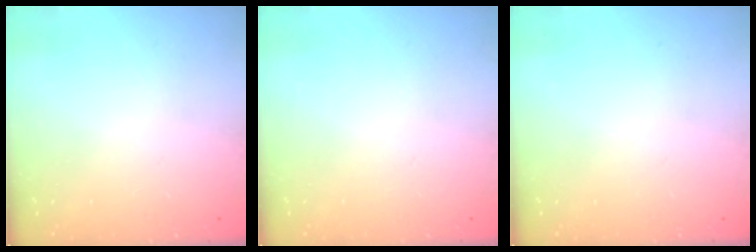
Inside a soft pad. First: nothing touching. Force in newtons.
{"total": 0.0}
{"total": 0.0}